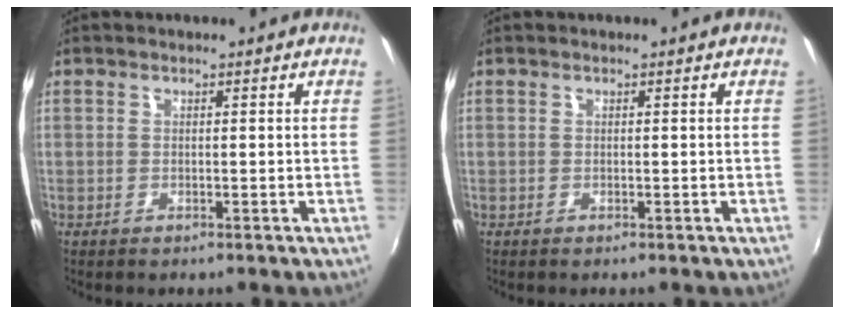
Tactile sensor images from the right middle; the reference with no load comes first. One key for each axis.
{"total": 0.0}